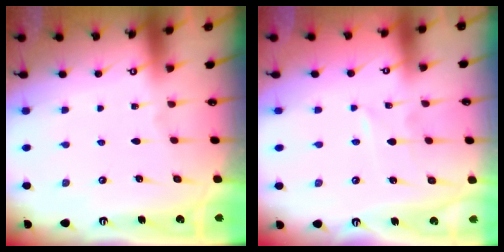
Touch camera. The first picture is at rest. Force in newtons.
{"total": 0.8, "press": 0.8, "slide": 0.1}